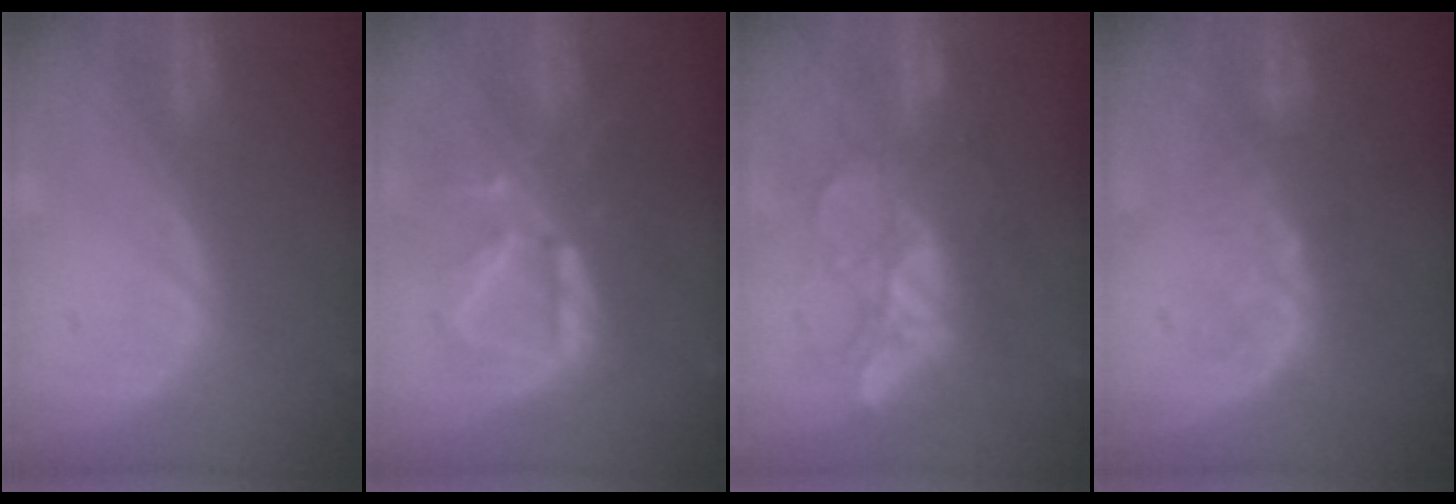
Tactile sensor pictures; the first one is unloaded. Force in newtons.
{"total": 8.5, "press": 8.3, "slide": 1.5}
{"total": 9.6, "press": 8.5, "slide": 4.4}
{"total": 4.4, "press": 4.0, "slide": 1.9}